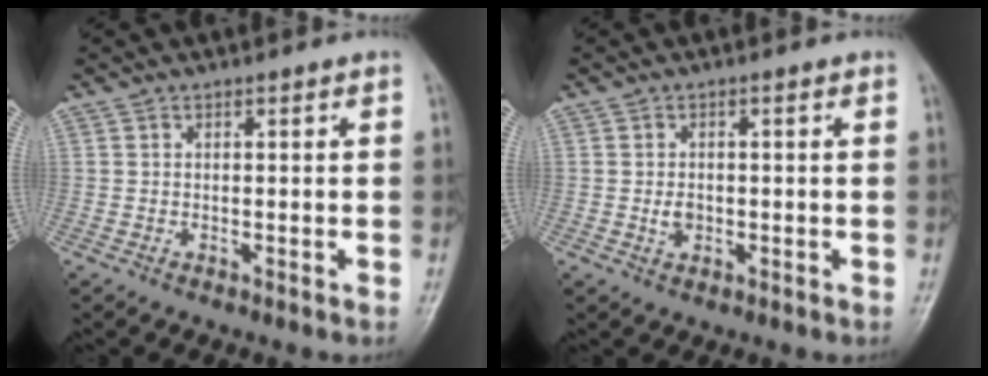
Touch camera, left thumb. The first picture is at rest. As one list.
[{"total": 2.1, "force": [-0.3, 1.6, 1.4], "torque": [-0.019, 0.001, -0.005]}]